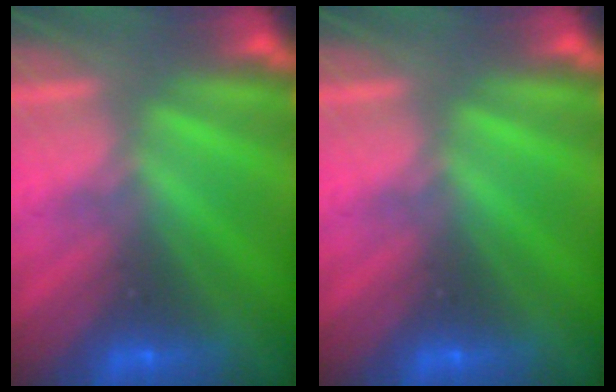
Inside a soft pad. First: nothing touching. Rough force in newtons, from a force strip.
{"total": 0.0}